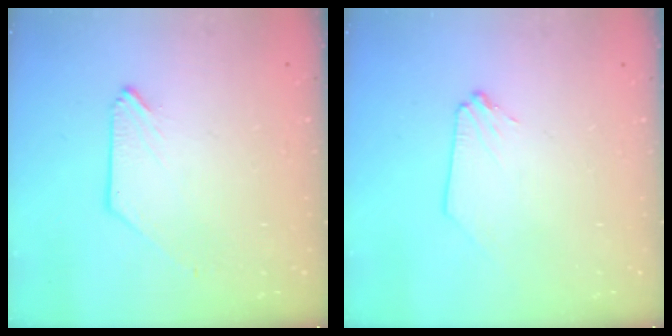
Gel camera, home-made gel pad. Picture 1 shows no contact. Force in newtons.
{"total": 0.0}